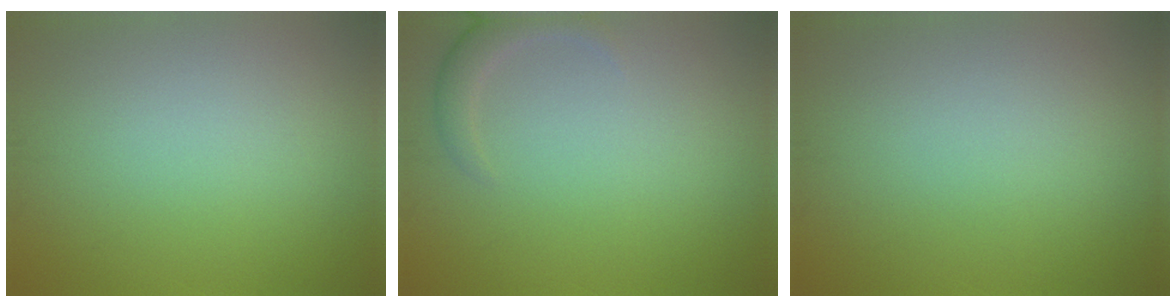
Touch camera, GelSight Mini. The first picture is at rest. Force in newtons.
{"total": 2.0, "press": 2.0, "slide": 0.2}
{"total": 0.0}